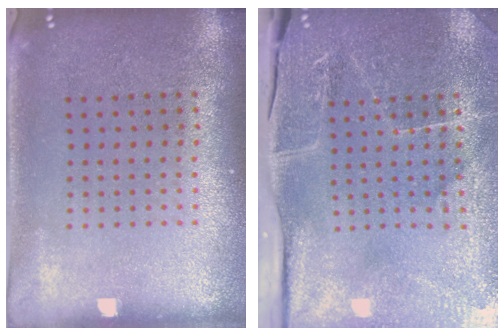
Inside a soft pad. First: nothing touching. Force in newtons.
{"total": 4.1, "press": 3.8, "slide": 1.4}